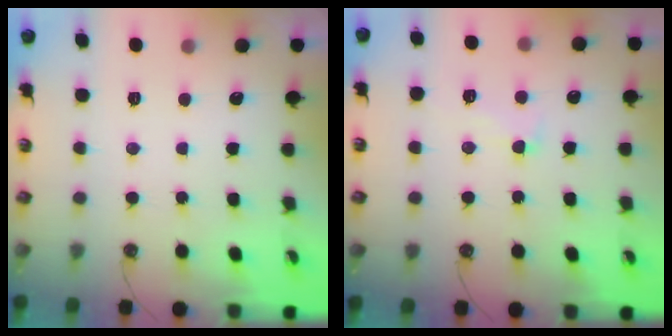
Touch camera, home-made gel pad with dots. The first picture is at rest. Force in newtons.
{"total": 1.8, "press": 1.4, "slide": 1.1}